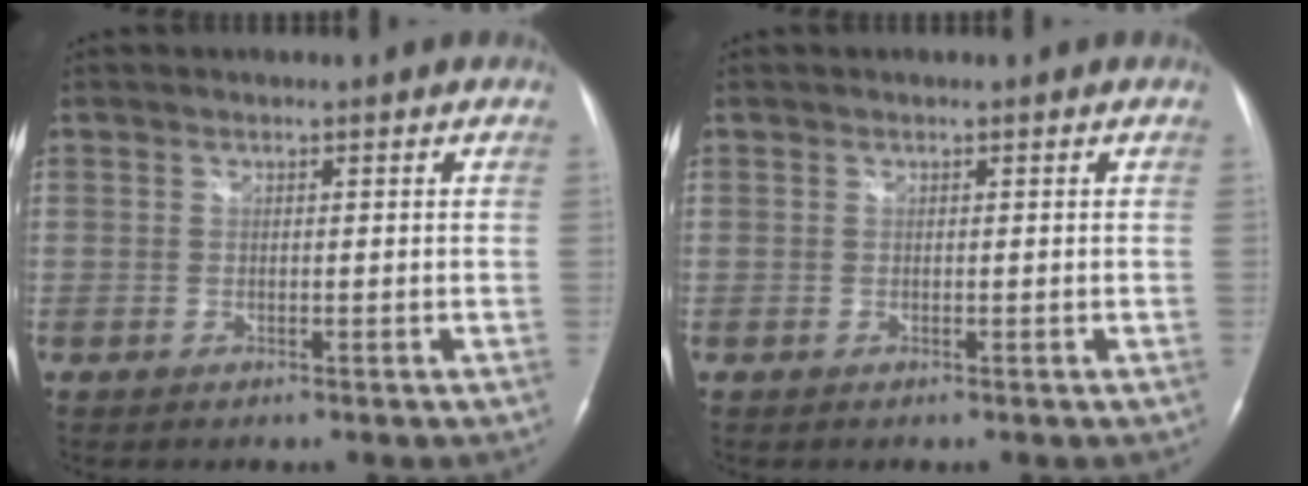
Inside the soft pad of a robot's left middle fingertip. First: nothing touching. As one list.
[{"total": 0.0}]